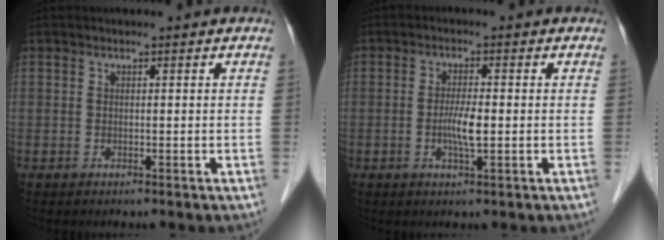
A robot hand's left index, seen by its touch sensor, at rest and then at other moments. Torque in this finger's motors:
{"motor_torque": [0.94, 0.41, 0.13, 0.03]}